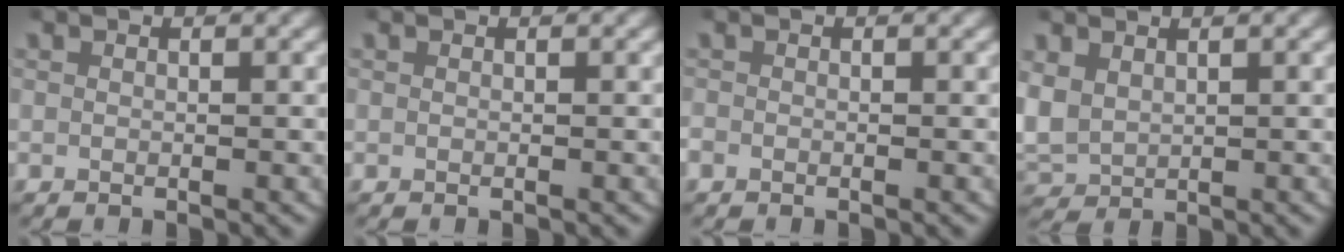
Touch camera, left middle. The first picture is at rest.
{"total": 0.0}
{"total": 1.1, "force": [-0.5, 0.9, 0.4], "torque": [-0.017, -0.004, -0.012]}
{"total": 4.9, "force": [0.9, 4.3, 2.1], "torque": [-0.086, -0.013, 0.027]}